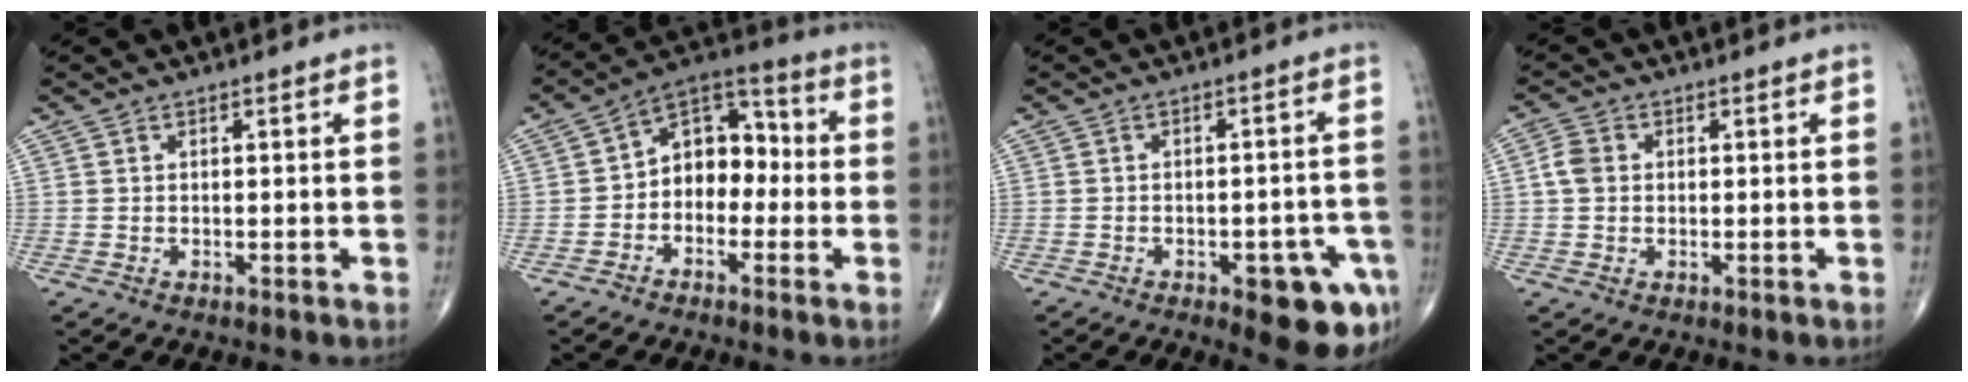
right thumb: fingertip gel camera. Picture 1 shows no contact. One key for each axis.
{"total": 10.1, "fx": -1.3, "fy": 7.3, "fz": 6.8, "tx": -0.063, "ty": 0.045, "tz": -0.044}
{"total": 11.0, "fx": -5.0, "fy": 4.2, "fz": 8.8, "tx": -0.082, "ty": 0.023, "tz": -0.054}
{"total": 3.2, "fx": 0.2, "fy": 2.6, "fz": 1.9, "tx": -0.036, "ty": 0.008, "tz": -0.002}